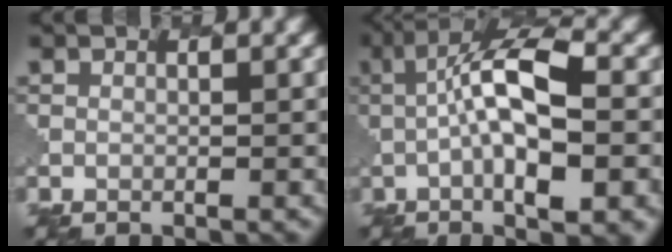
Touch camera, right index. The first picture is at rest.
{"total": 9.7, "force": [-0.5, 2.6, 9.3], "torque": [-0.152, 0.012, -0.005]}